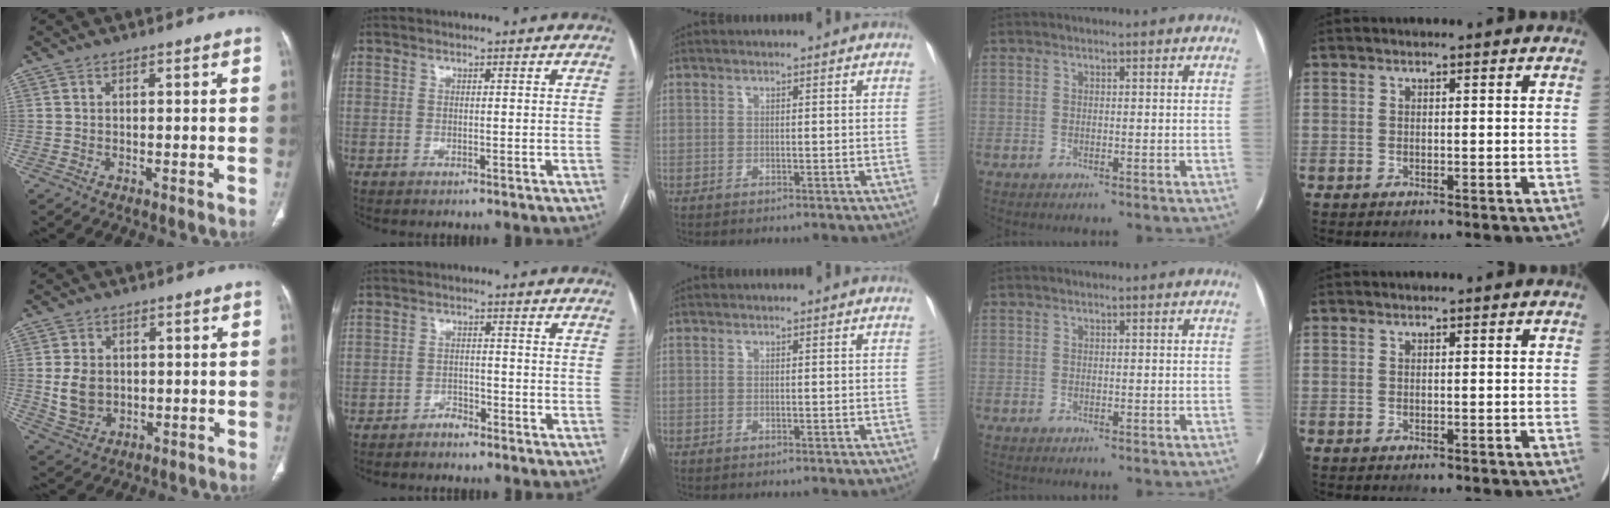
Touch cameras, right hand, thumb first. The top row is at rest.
{"thumb": {"total": 6.9, "force": [0.3, 5.5, 4.1], "torque": [-0.061, -0.004, 0.019]}, "index": {"total": 2.2, "force": [-1.9, 0.9, 0.7], "torque": [-0.009, 0.004, -0.031]}}